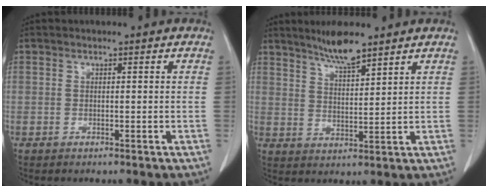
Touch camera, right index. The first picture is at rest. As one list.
[{"total": 5.9, "force": [4.9, 0.4, 3.3], "torque": [-0.065, -0.002, 0.091]}]